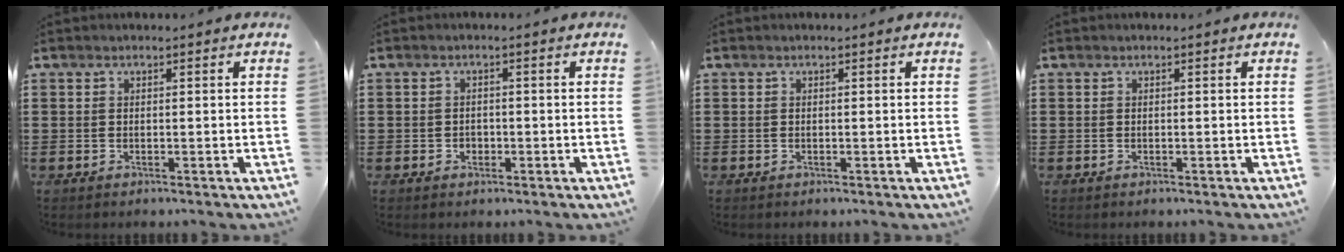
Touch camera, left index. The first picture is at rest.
{"total": 1.1, "force": [-0.4, 0.9, 0.2], "torque": [-0.008, 0.004, -0.011]}
{"total": 0.0}
{"total": 0.0}